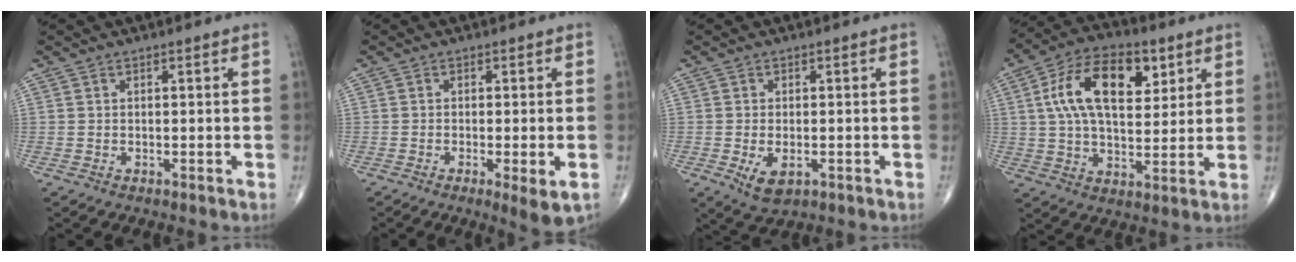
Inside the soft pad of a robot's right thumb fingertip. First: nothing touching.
{"total": 4.5, "force": [-1.6, 0.8, 4.2], "torque": [-0.067, -0.014, -0.026]}
{"total": 4.7, "force": [-1.5, 2.5, 3.7], "torque": [-0.063, -0.009, -0.016]}
{"total": 16.7, "force": [5.5, 9.0, 13.0], "torque": [-0.206, -0.001, 0.093]}